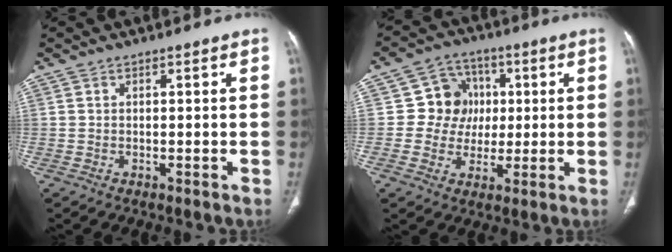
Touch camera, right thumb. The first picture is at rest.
{"total": 9.1, "force": [1.1, 8.5, 3.0], "torque": [0.005, 0.012, 0.013]}